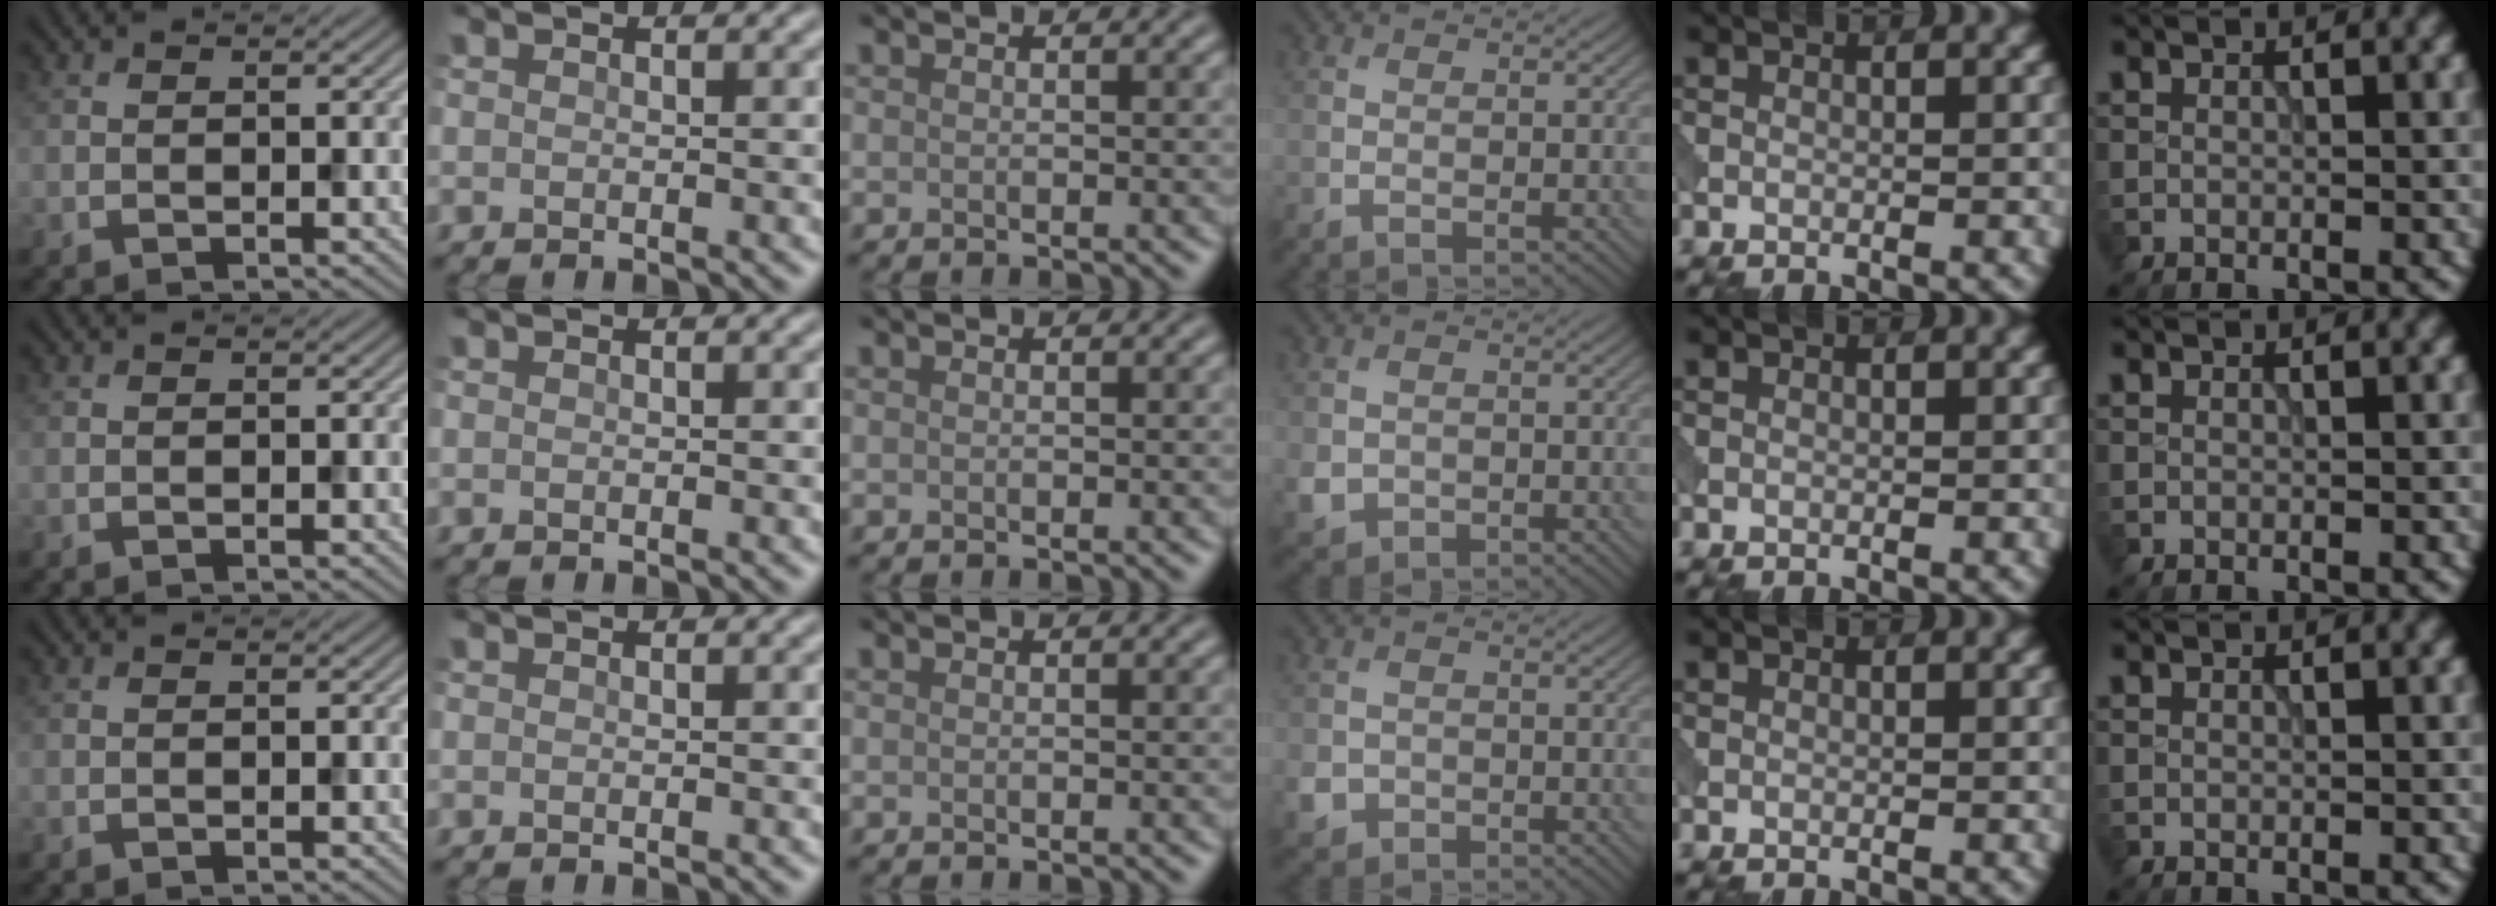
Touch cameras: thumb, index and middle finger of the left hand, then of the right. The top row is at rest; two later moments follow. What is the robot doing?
{"motion": "open", "object": "sandwich press"}